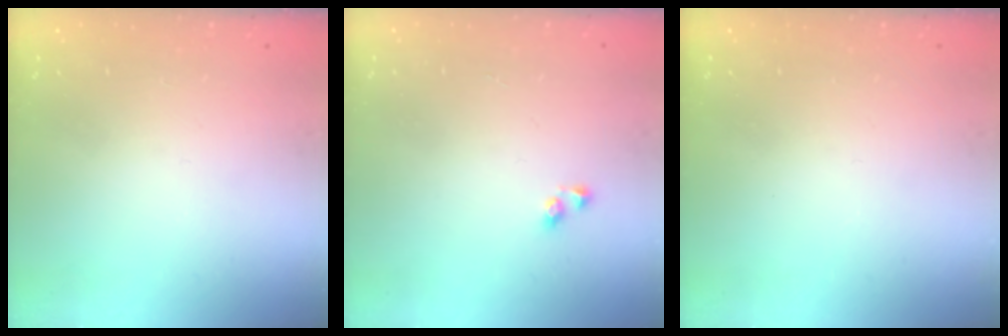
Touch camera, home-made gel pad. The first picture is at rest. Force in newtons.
{"total": 2.4, "press": 2.0, "slide": 1.3}
{"total": 0.0}